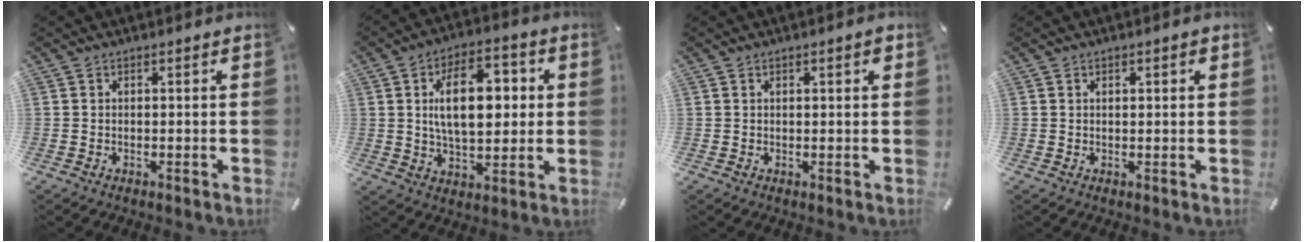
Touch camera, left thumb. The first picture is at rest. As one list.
[{"total": 15.4, "force": [2.8, 8.6, 12.5], "torque": [-0.216, 0.003, 0.041]}, {"total": 1.3, "force": [0.7, 0.3, 1.1], "torque": [-0.022, 0.001, 0.011]}, {"total": 1.2, "force": [0.5, 0.4, 0.9], "torque": [-0.018, 0.002, 0.008]}]